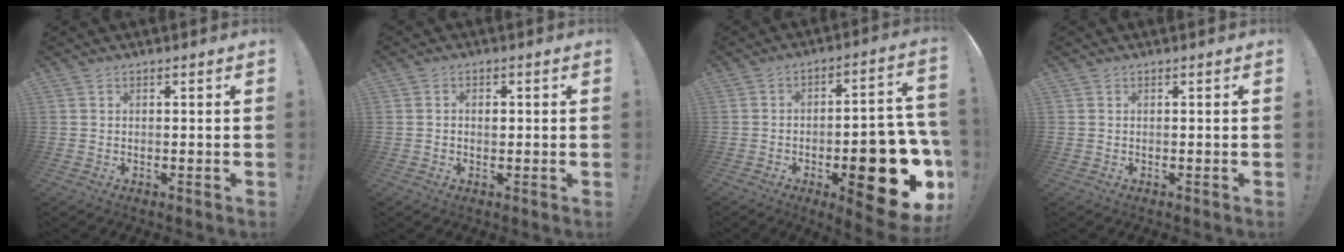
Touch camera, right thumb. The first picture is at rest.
{"total": 1.5, "force": [-0.3, 1.3, 0.8], "torque": [-0.011, 0.005, -0.007]}
{"total": 22.2, "force": [-7.7, 8.3, 19.2], "torque": [-0.237, 0.039, -0.103]}
{"total": 0.0}